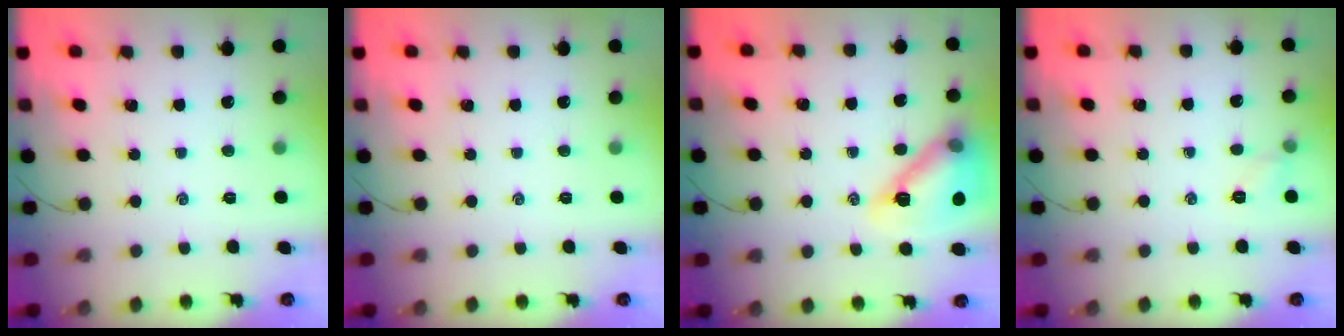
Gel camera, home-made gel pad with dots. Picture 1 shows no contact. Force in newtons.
{"total": 0.0}
{"total": 17.3, "press": 17.1, "slide": 2.3}
{"total": 5.7, "press": 5.5, "slide": 1.4}